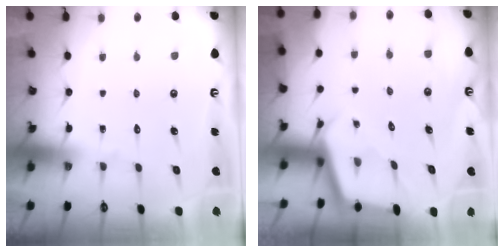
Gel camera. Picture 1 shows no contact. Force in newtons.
{"total": 2.2, "press": 2.2, "slide": 0.2}